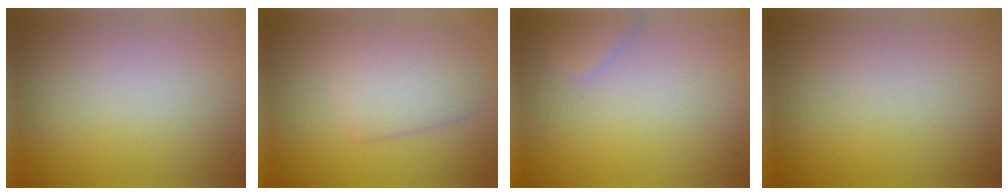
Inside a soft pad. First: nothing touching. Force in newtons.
{"total": 3.8, "press": 3.8, "slide": 0.2}
{"total": 1.3, "press": 1.3, "slide": 0.1}
{"total": 0.0}